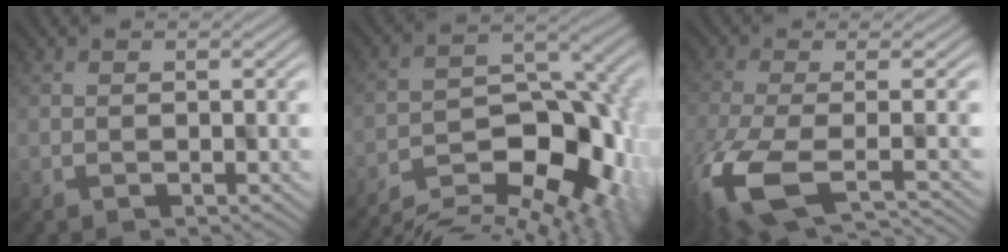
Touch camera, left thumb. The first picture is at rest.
{"total": 11.5, "force": [-5.9, 5.7, 8.0], "torque": [-0.149, -0.019, -0.100]}
{"total": 11.5, "force": [-6.3, 4.3, 8.7], "torque": [-0.207, -0.037, -0.110]}